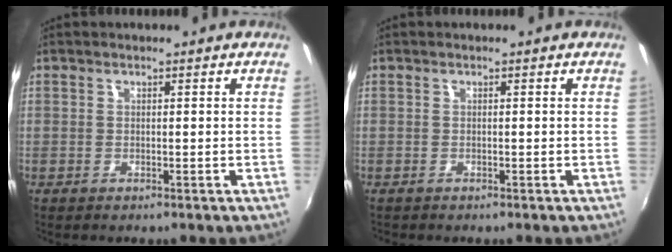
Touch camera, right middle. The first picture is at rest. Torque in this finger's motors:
{"motor_torque": [-0.10, -0.18, -0.02, 0.00]}